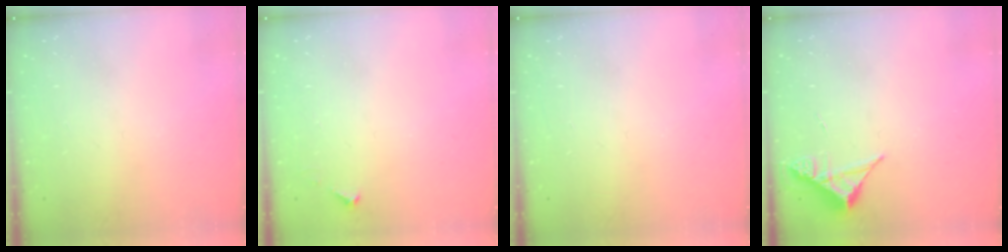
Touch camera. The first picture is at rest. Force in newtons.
{"total": 3.4, "press": 3.4, "slide": 0.4}
{"total": 0.0}
{"total": 4.9, "press": 4.9, "slide": 0.4}